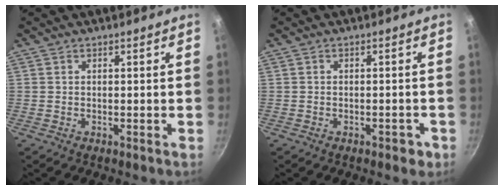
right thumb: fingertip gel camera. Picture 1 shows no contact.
{"total": 2.1, "force": [-1.2, 1.1, 1.3], "torque": [-0.012, 0.007, -0.014]}